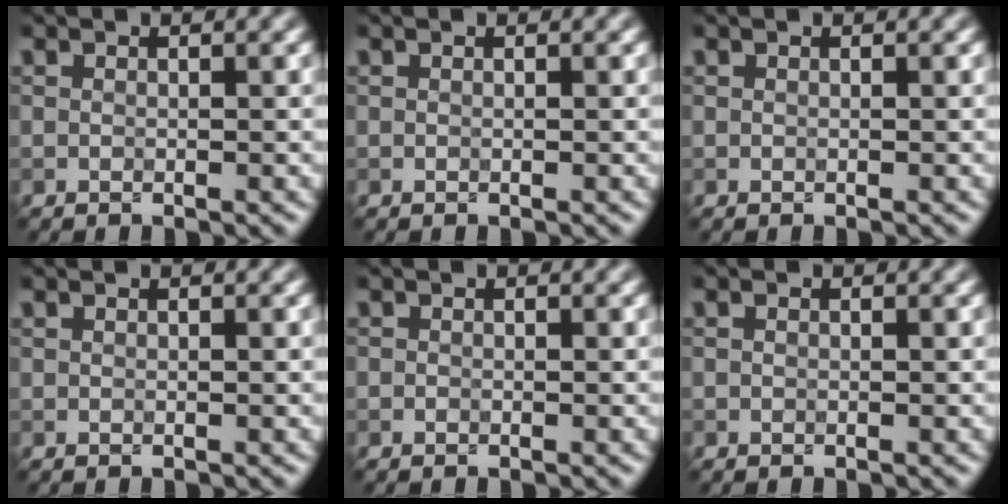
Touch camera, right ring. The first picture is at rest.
{"total": 0.0}
{"total": 0.0}
{"total": 0.0}
{"total": 0.0}
{"total": 0.0}